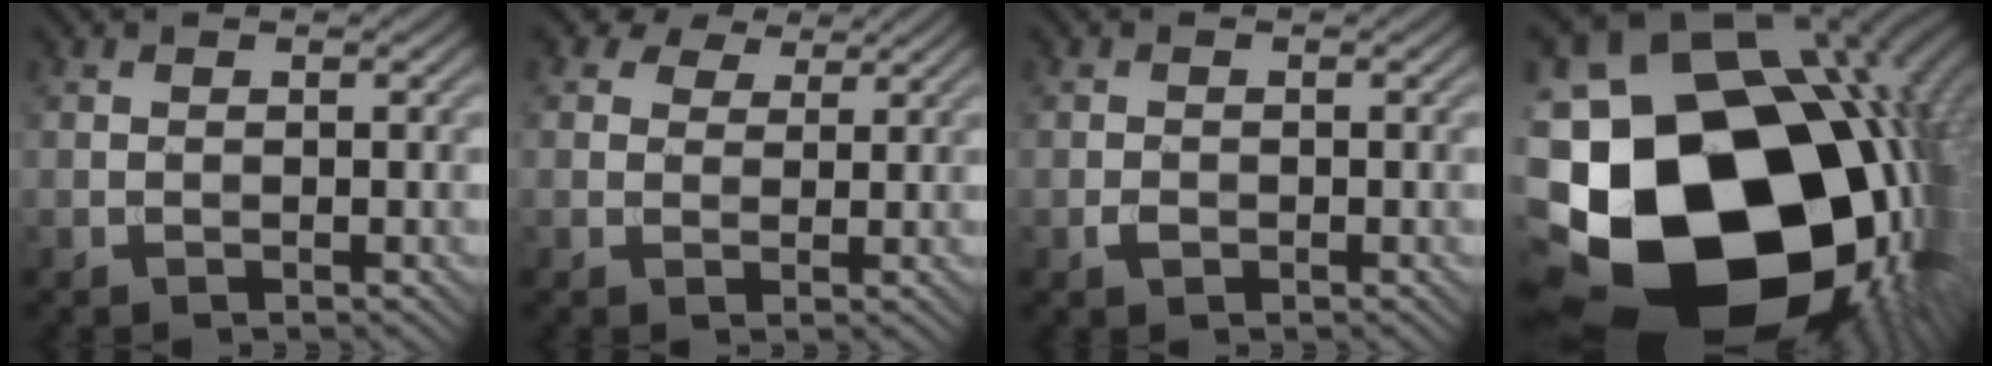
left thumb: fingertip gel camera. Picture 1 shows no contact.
{"total": 4.9, "force": [3.4, 3.0, 2.0], "torque": [-0.044, -0.004, 0.063]}
{"total": 1.0, "force": [-0.5, 0.7, 0.6], "torque": [-0.012, -0.001, -0.010]}
{"total": 24.9, "force": [-5.5, 18.8, 15.4], "torque": [-0.290, -0.061, -0.090]}